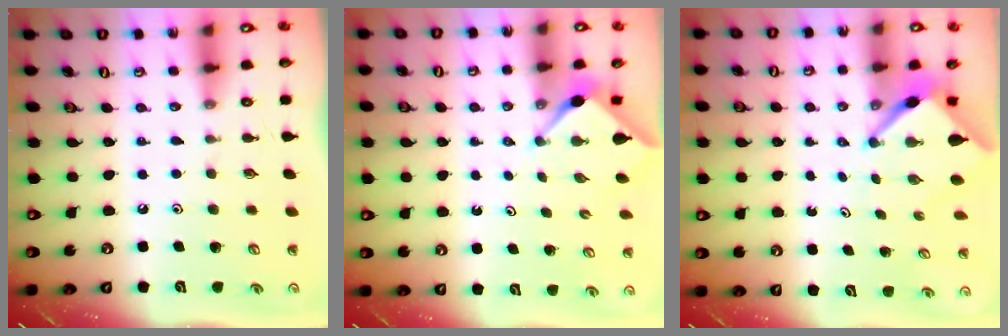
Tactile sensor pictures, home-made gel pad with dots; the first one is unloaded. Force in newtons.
{"total": 3.1, "press": 3.1, "slide": 0.4}
{"total": 5.0, "press": 5.0, "slide": 0.6}